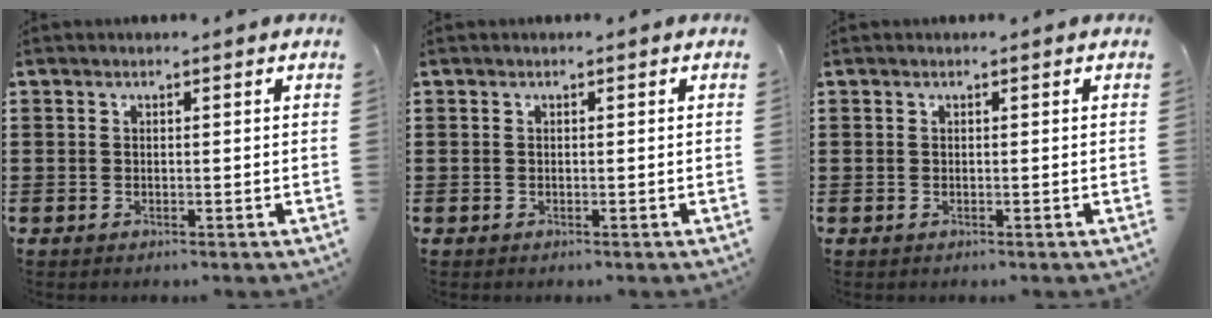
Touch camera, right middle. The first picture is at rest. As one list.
[{"total": 0.0}, {"total": 0.0}]